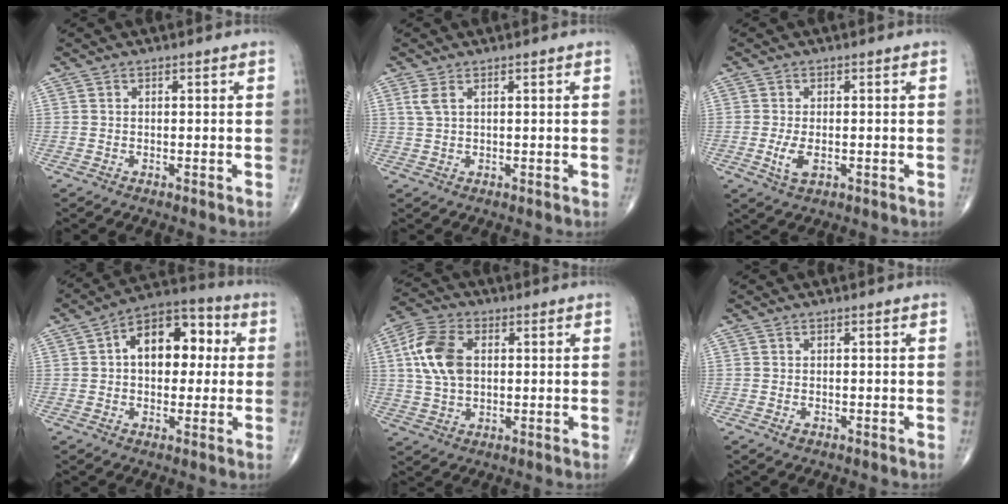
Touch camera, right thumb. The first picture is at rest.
{"total": 2.1, "force": [1.0, 0.8, 1.6], "torque": [-0.043, 0.007, 0.030]}
{"total": 3.7, "force": [-0.8, 1.8, 3.1], "torque": [-0.063, -0.005, -0.012]}
{"total": 13.7, "force": [2.2, 8.5, 10.5], "torque": [-0.120, 0.031, 0.022]}
{"total": 11.2, "force": [2.0, 7.1, 8.5], "torque": [-0.171, 0.009, 0.035]}
{"total": 0.8, "force": [-0.4, 0.5, 0.5], "torque": [-0.007, 0.002, -0.003]}